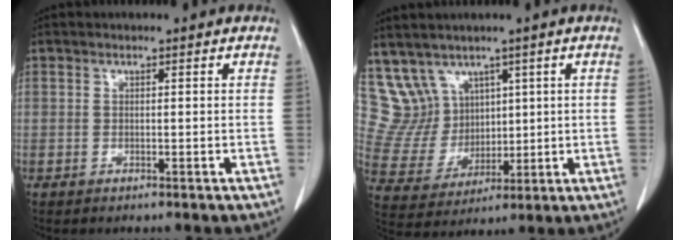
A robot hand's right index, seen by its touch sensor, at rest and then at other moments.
{"total": 9.2, "force": [5.9, 7.0, 0.8], "torque": [-0.036, 0.040, 0.136]}